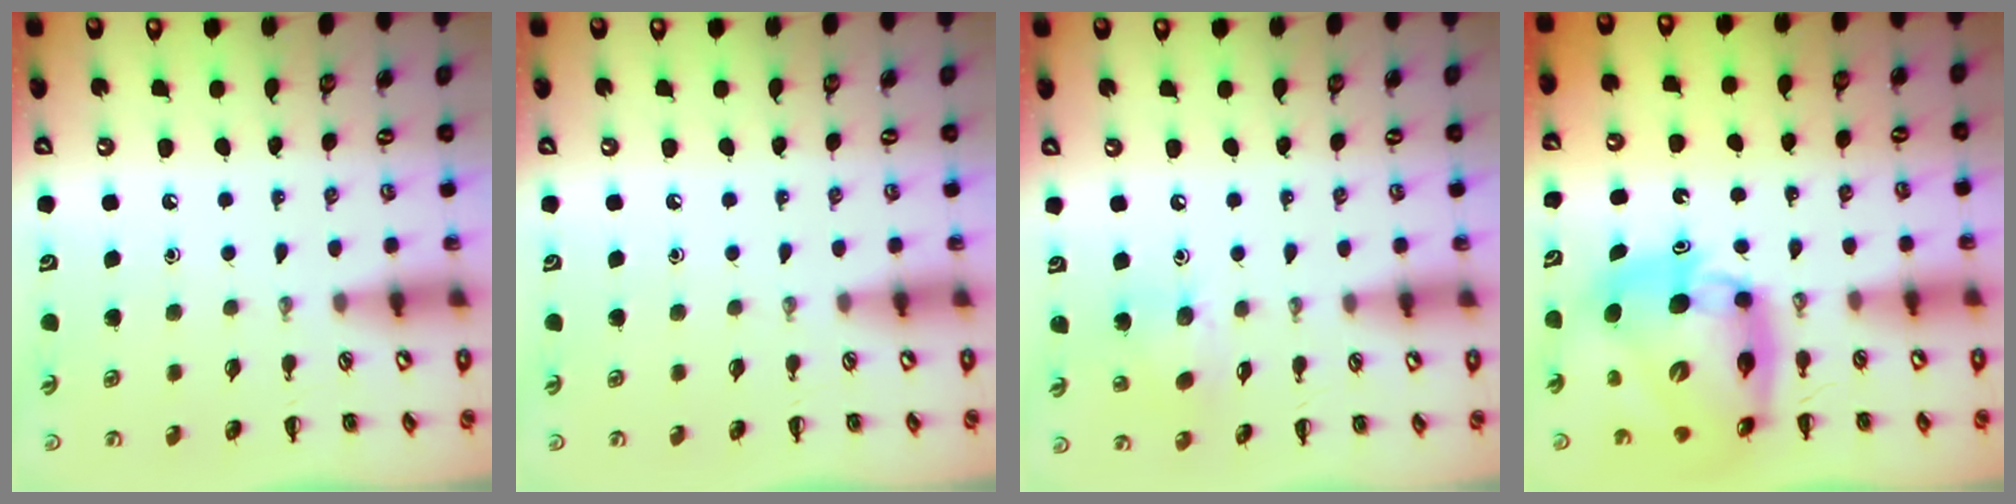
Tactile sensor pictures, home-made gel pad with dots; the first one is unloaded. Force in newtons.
{"total": 0.0}
{"total": 8.2, "press": 8.1, "slide": 1.7}
{"total": 12.3, "press": 12.0, "slide": 2.6}